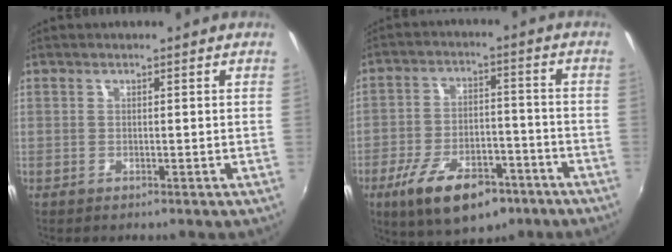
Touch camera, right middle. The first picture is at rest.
{"total": 15.3, "force": [-9.1, 7.1, 10.1], "torque": [-0.200, -0.012, -0.142]}